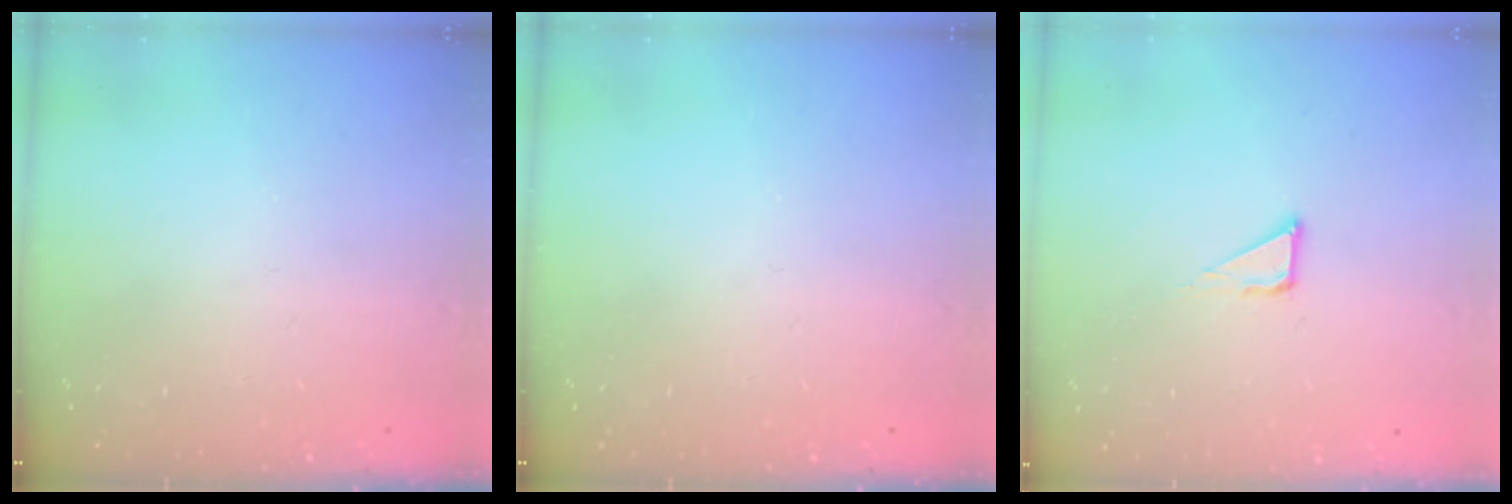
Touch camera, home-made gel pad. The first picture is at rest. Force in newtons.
{"total": 0.0}
{"total": 3.3, "press": 3.3, "slide": 0.2}